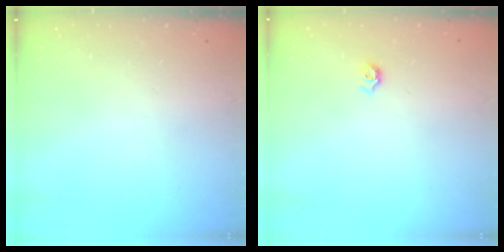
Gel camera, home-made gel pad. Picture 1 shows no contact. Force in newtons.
{"total": 5.3, "press": 5.2, "slide": 0.8}